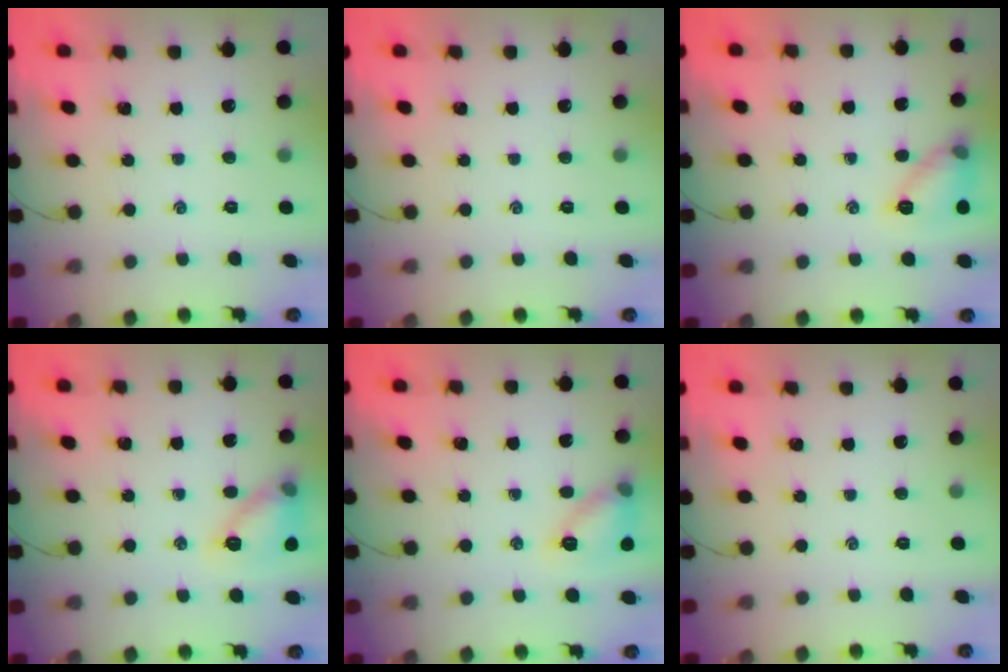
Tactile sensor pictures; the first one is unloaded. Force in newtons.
{"total": 0.0}
{"total": 10.3, "press": 10.2, "slide": 1.3}
{"total": 12.1, "press": 12.1, "slide": 0.8}
{"total": 11.2, "press": 11.1, "slide": 0.7}
{"total": 0.0}